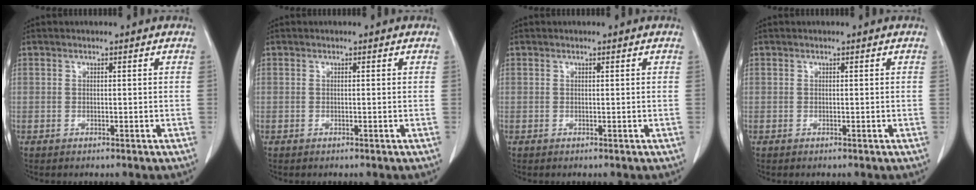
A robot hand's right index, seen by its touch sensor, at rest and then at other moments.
{"total": 0.0}
{"total": 0.0}
{"total": 0.0}